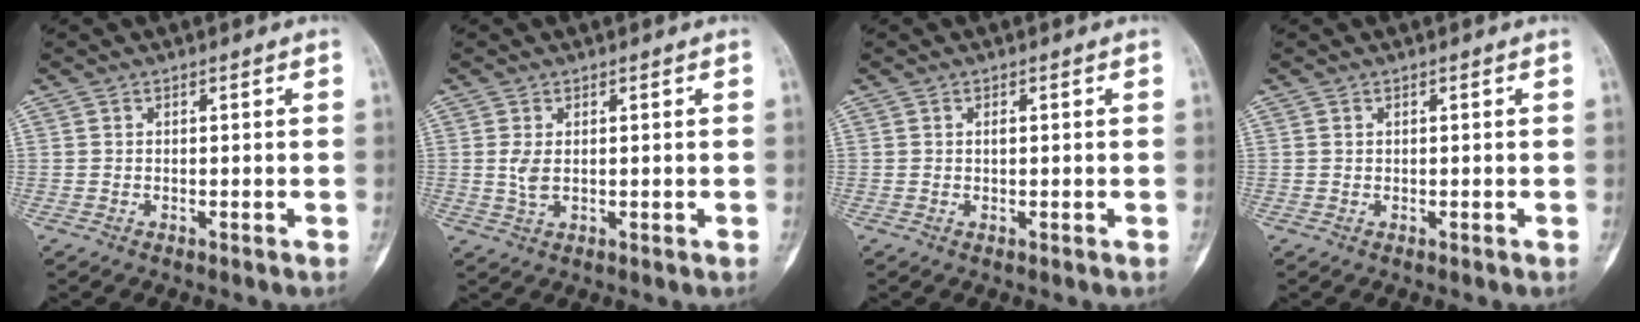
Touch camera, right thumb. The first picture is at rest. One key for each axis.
{"total": 2.6, "fx": 0.4, "fy": 1.3, "fz": 2.2, "tx": -0.050, "ty": -0.002, "tz": 0.012}
{"total": 0.5, "fx": 0.1, "fy": 0.2, "fz": 0.4, "tx": -0.009, "ty": 0.000, "tz": 0.000}
{"total": 0.0}